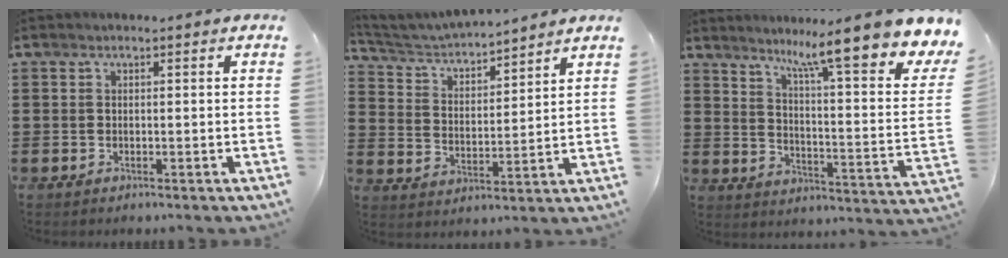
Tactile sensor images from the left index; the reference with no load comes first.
{"total": 4.5, "force": [4.4, 0.5, 1.0], "torque": [-0.042, -0.030, 0.071]}
{"total": 11.6, "force": [9.0, 0.3, 7.2], "torque": [-0.131, -0.071, 0.138]}